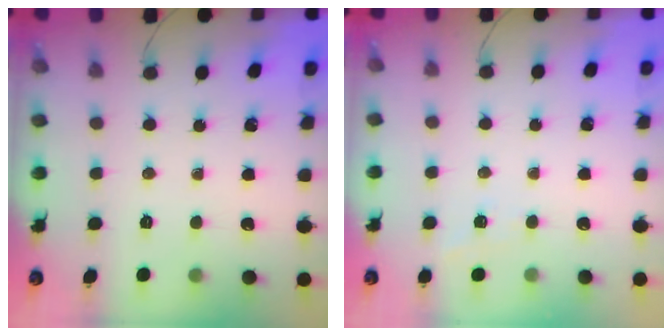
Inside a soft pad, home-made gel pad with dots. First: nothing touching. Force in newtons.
{"total": 2.7, "press": 2.2, "slide": 1.6}